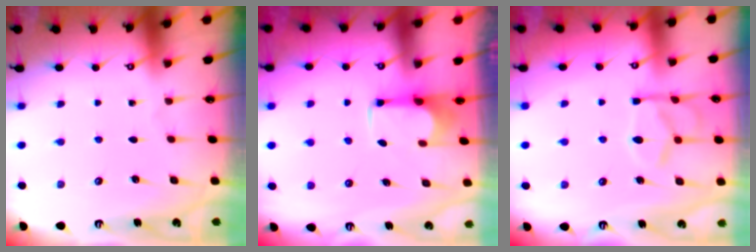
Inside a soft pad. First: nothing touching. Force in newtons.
{"total": 2.8, "press": 2.6, "slide": 1.1}
{"total": 12.0, "press": 11.9, "slide": 1.4}